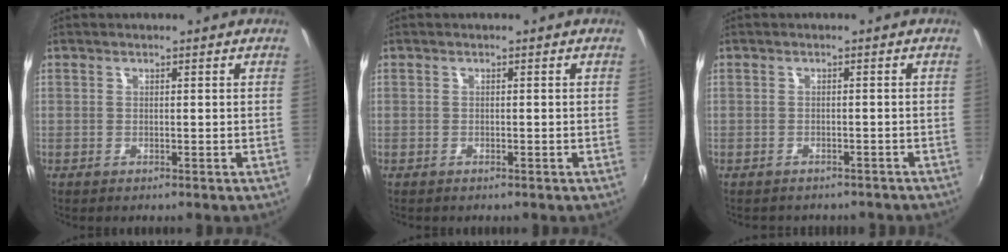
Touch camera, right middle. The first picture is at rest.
{"total": 0.6, "force": [-0.4, 0.4, 0.1], "torque": [-0.003, -0.002, -0.008]}
{"total": 4.9, "force": [-4.2, 1.9, 1.5], "torque": [-0.032, -0.017, -0.052]}